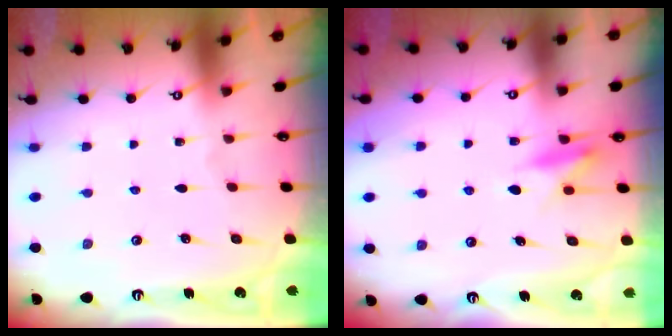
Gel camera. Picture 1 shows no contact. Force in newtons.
{"total": 7.6, "press": 7.6, "slide": 0.9}